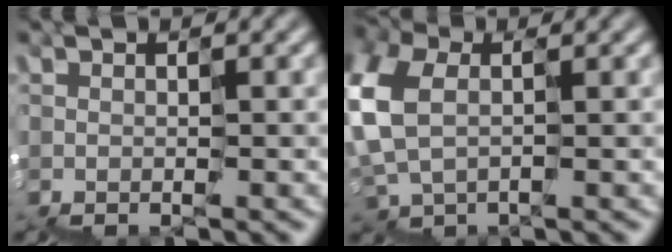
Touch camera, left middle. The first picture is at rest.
{"total": 2.9, "force": [0.3, 2.5, 1.5], "torque": [-0.082, 0.014, -0.005]}